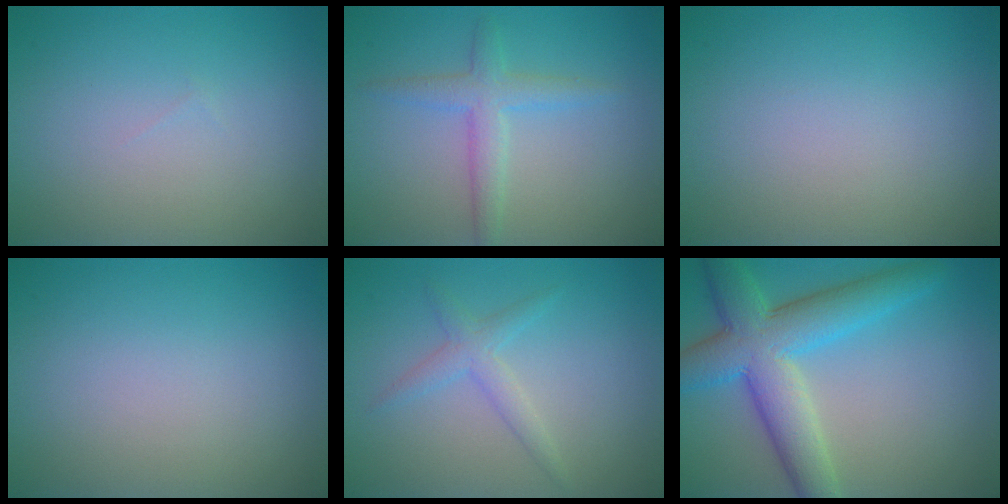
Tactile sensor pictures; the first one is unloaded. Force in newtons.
{"total": 2.8, "press": 2.8, "slide": 0.1}
{"total": 0.0}
{"total": 0.0}
{"total": 1.4, "press": 1.4, "slide": 0.0}
{"total": 7.9, "press": 7.9, "slide": 0.2}